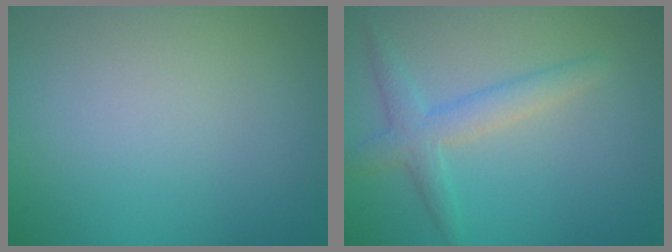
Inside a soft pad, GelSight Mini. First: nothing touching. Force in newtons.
{"total": 3.0, "press": 3.0, "slide": 0.1}